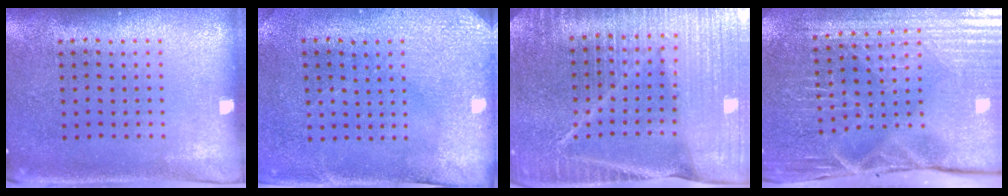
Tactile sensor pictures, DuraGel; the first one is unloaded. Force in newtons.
{"total": 3.0, "press": 2.5, "slide": 1.7}
{"total": 5.4, "press": 4.8, "slide": 2.5}
{"total": 4.1, "press": 4.1, "slide": 0.5}